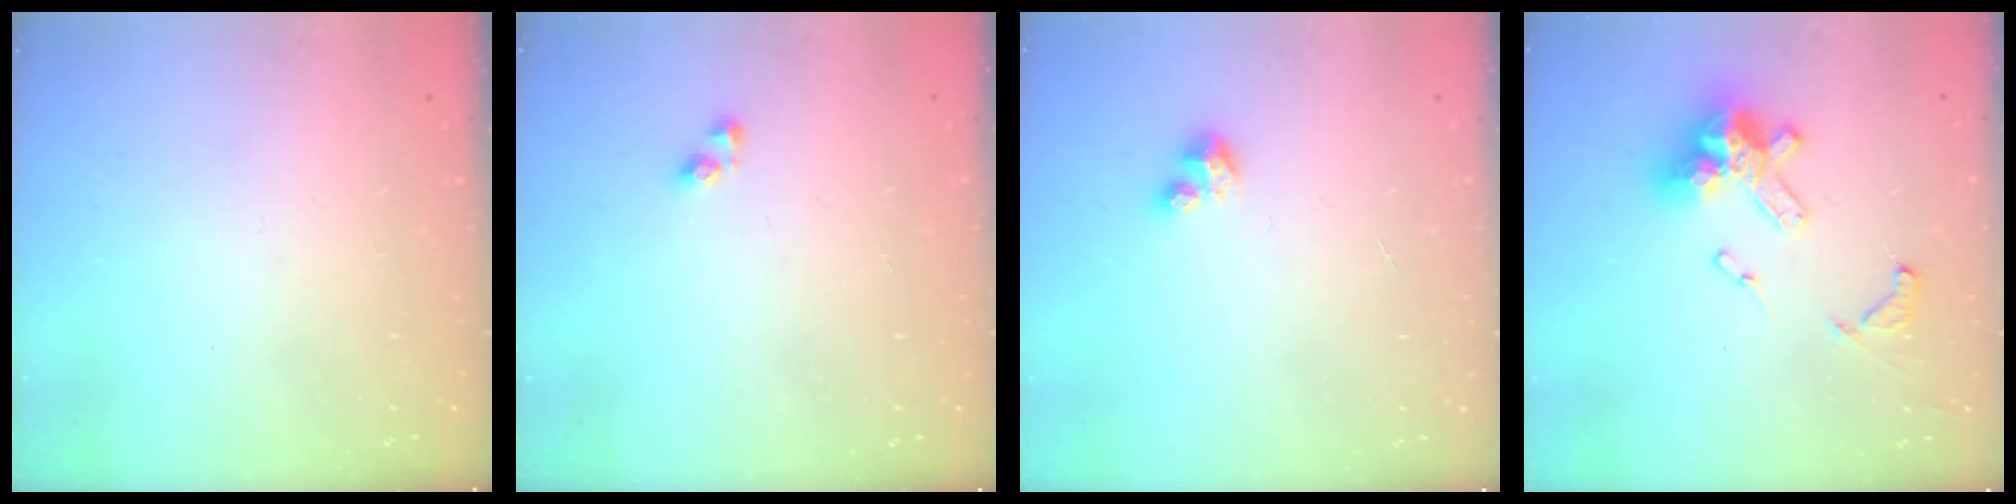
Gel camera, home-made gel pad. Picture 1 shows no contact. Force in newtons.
{"total": 3.2, "press": 3.2, "slide": 0.5}
{"total": 4.1, "press": 4.0, "slide": 0.3}
{"total": 15.1, "press": 15.0, "slide": 1.6}